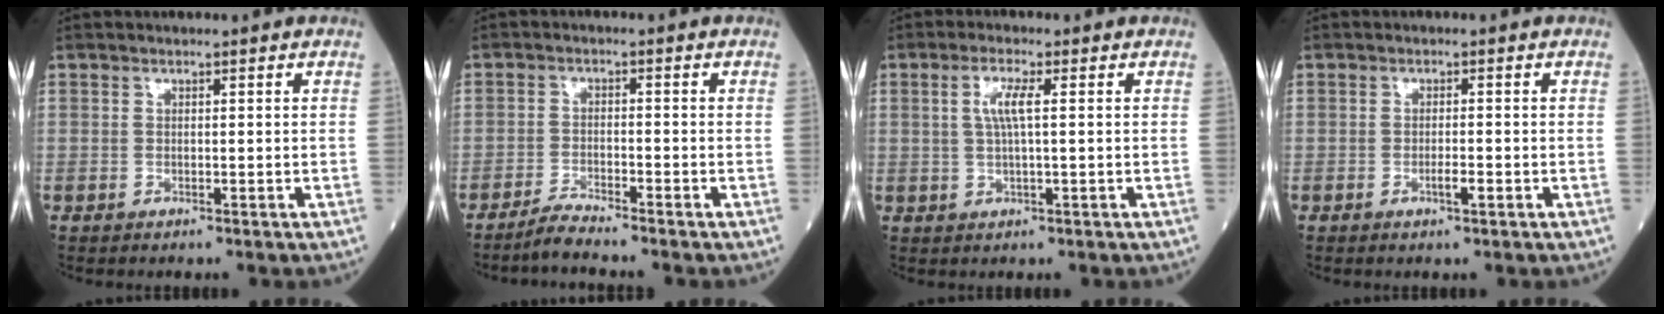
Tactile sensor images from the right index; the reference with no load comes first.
{"total": 3.2, "force": [-3.0, -0.8, 0.6], "torque": [-0.017, -0.015, -0.061]}
{"total": 3.6, "force": [0.7, 0.3, 3.5], "torque": [-0.074, 0.005, 0.015]}
{"total": 1.6, "force": [-0.7, 0.2, 1.4], "torque": [-0.026, -0.001, -0.012]}